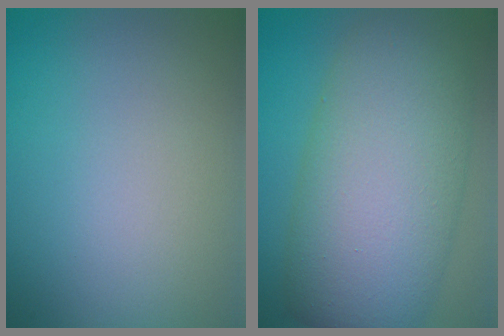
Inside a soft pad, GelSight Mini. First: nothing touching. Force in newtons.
{"total": 11.9, "press": 11.9, "slide": 0.4}